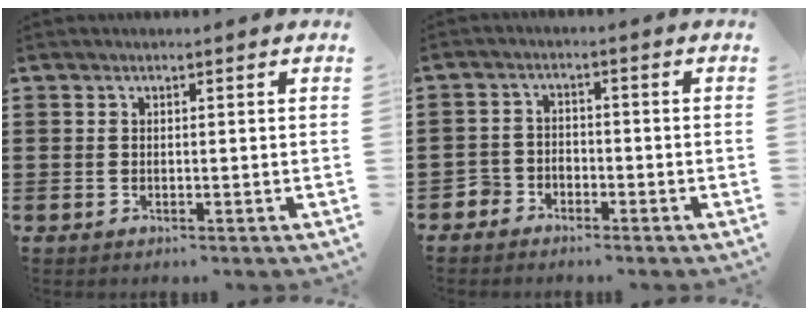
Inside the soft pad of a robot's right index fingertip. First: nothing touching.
{"total": 3.0, "force": [-2.5, 1.6, 0.1], "torque": [-0.019, 0.002, -0.056]}